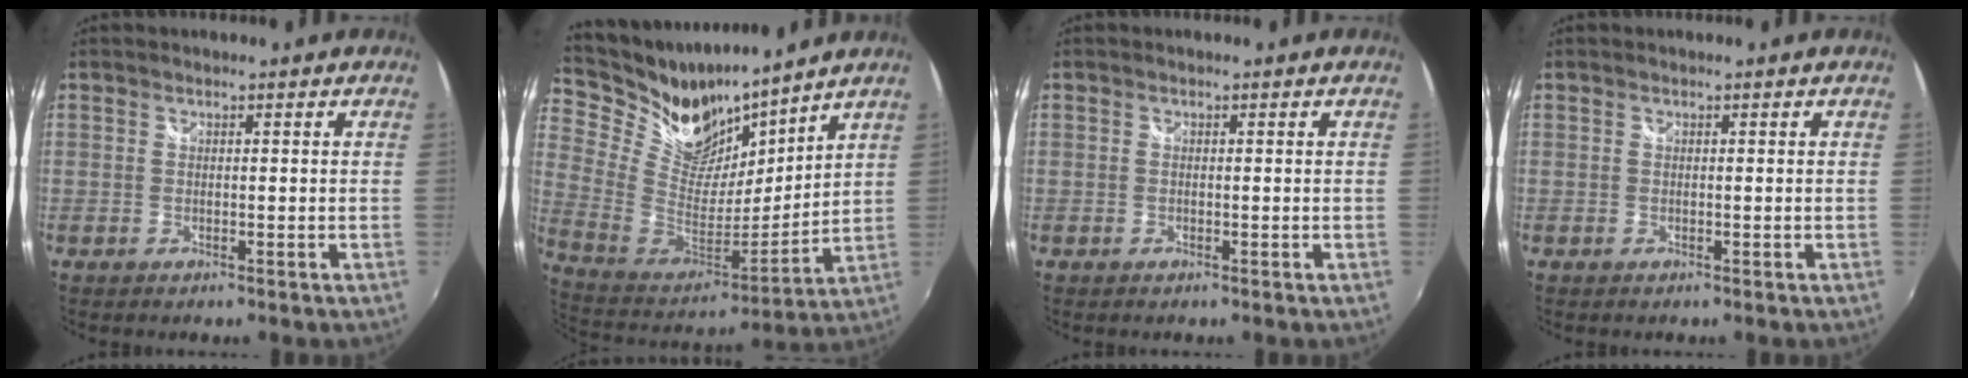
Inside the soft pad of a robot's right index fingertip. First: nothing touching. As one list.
[{"total": 18.6, "force": [15.6, 7.7, 6.7], "torque": [-0.167, -0.011, 0.292]}, {"total": 0.0}, {"total": 0.0}]